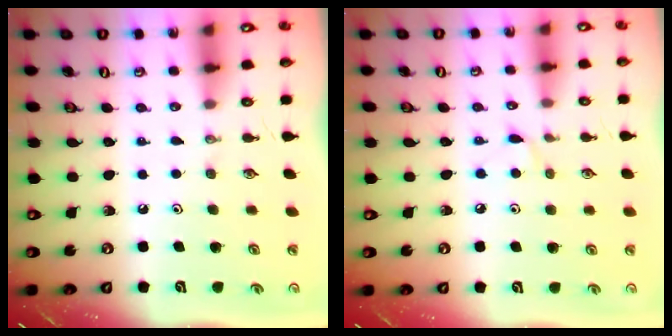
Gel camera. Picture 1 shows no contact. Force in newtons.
{"total": 5.1, "press": 5.1, "slide": 0.5}